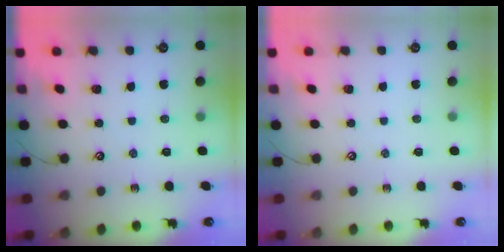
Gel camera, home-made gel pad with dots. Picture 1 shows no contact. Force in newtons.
{"total": 0.0}